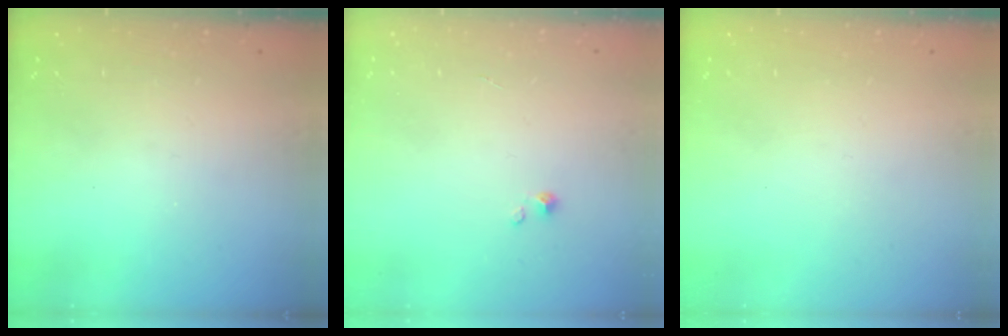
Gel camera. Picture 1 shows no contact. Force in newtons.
{"total": 0.7, "press": 0.7, "slide": 0.1}
{"total": 0.0}